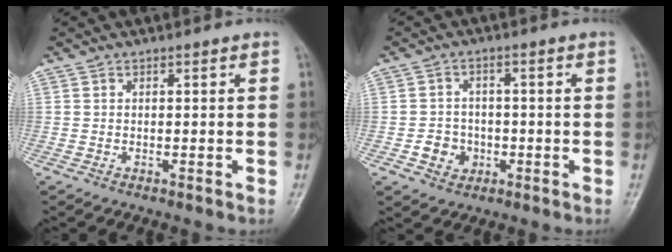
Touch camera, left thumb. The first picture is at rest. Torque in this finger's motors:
{"motor_torque": [-0.35, 0.34, 0.04, 0.00, 0.00]}